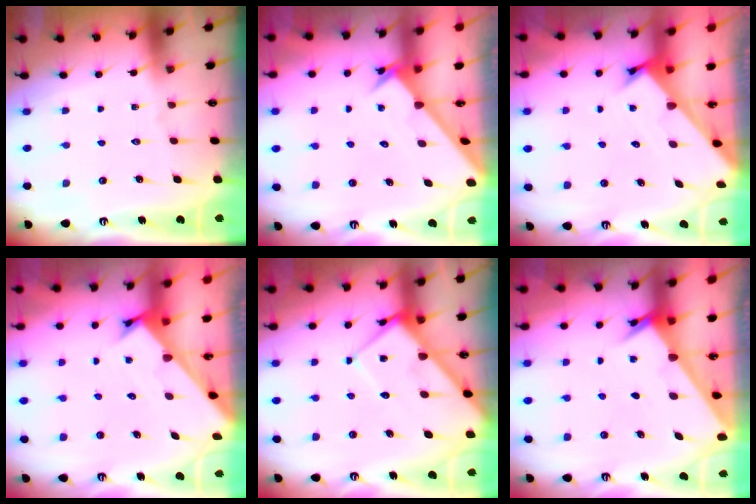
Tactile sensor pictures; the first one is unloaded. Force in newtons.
{"total": 2.5, "press": 2.5, "slide": 0.2}
{"total": 2.4, "press": 2.4, "slide": 0.2}
{"total": 2.5, "press": 2.5, "slide": 0.3}
{"total": 9.1, "press": 9.1, "slide": 0.8}
{"total": 2.8, "press": 2.8, "slide": 0.2}